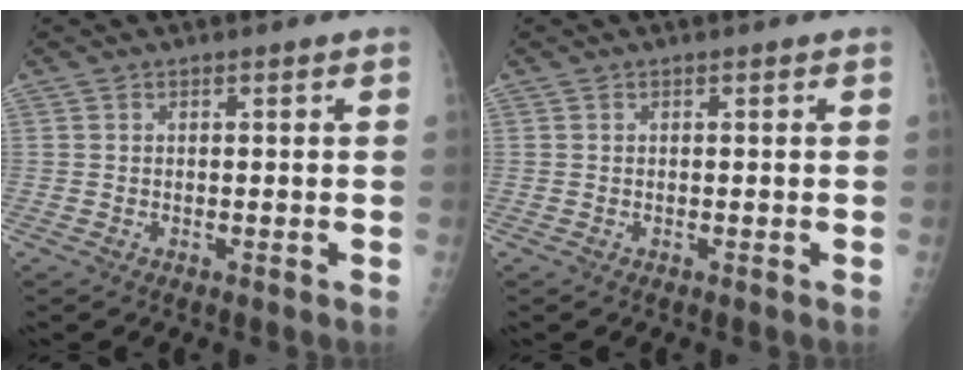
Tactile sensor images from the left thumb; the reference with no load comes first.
{"total": 0.0}